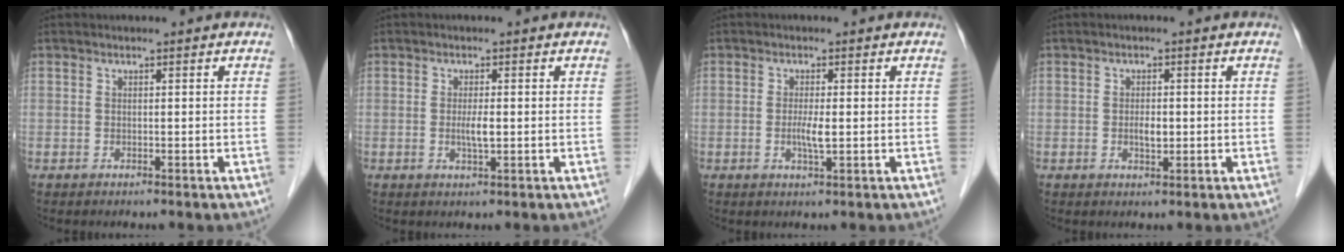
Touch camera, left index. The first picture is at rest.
{"total": 2.2, "force": [-0.1, 0.2, 2.2], "torque": [-0.044, -0.003, -0.001]}
{"total": 2.5, "force": [-0.2, 0.3, 2.4], "torque": [-0.050, -0.004, -0.003]}
{"total": 2.0, "force": [-0.2, 0.9, 1.8], "torque": [-0.034, 0.000, -0.002]}